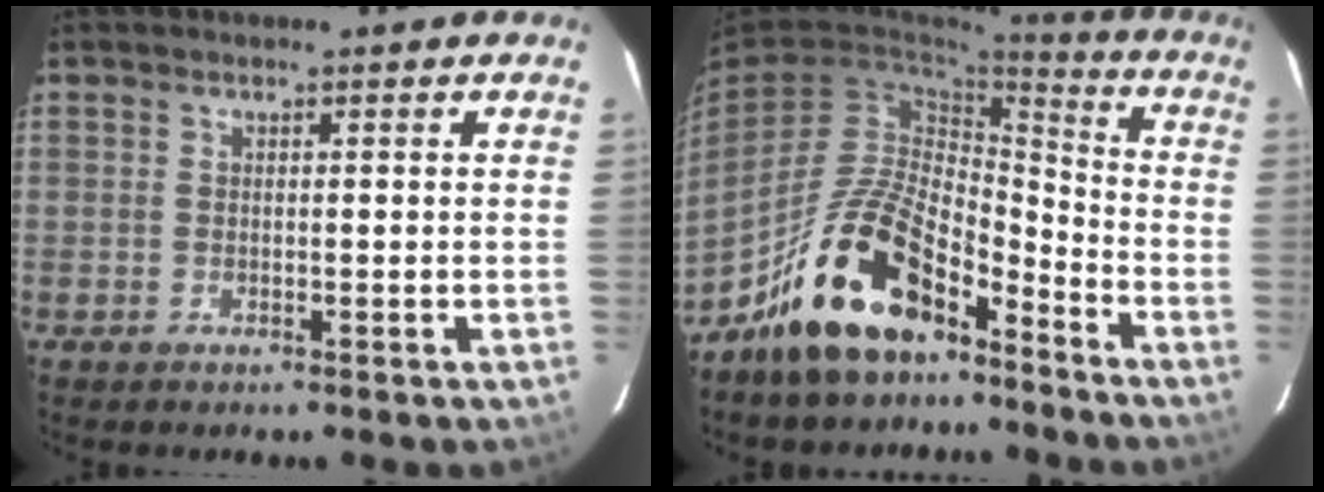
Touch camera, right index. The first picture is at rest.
{"total": 16.3, "force": [-11.1, 7.1, 9.7], "torque": [-0.190, 0.024, -0.190]}